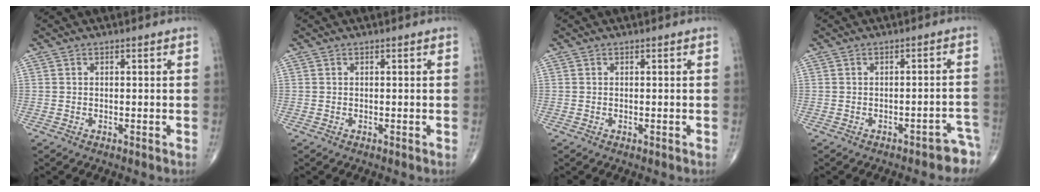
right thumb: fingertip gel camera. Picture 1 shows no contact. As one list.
[{"total": 0.0}, {"total": 0.0}, {"total": 5.4, "force": [-4.3, 2.1, 2.5], "torque": [-0.009, 0.043, -0.050]}]